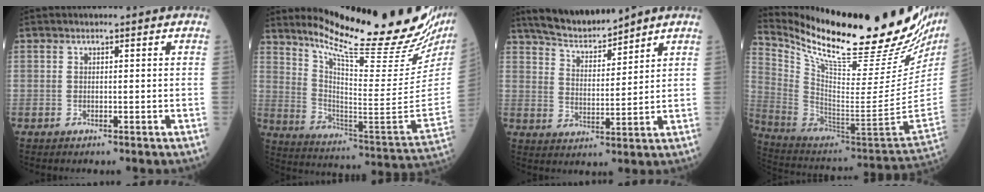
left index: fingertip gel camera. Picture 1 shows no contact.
{"total": 28.3, "force": [23.8, 3.0, 15.0], "torque": [-0.239, -0.091, 0.330]}
{"total": 8.9, "force": [8.4, 0.8, 2.8], "torque": [-0.057, 0.008, 0.159]}
{"total": 33.6, "force": [26.6, 5.4, 19.8], "torque": [-0.337, -0.086, 0.386]}